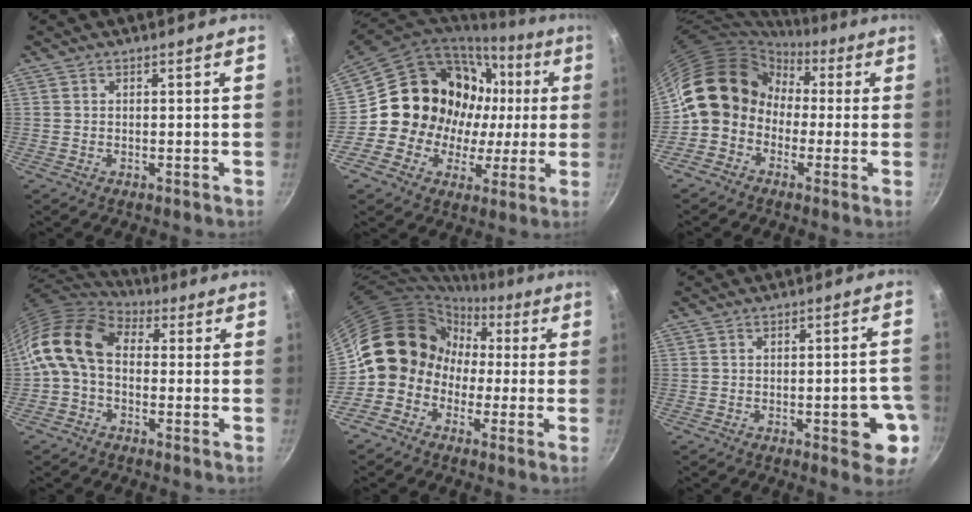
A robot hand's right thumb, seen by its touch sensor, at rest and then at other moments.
{"total": 19.0, "force": [1.1, 17.0, 8.3], "torque": [-0.102, 0.037, 0.023]}
{"total": 13.1, "force": [-0.7, 11.4, 6.3], "torque": [-0.064, 0.041, -0.034]}
{"total": 13.6, "force": [0.7, 9.5, 9.8], "torque": [-0.178, 0.026, -0.009]}
{"total": 12.8, "force": [-1.5, 11.6, 5.1], "torque": [-0.033, 0.045, -0.046]}
{"total": 8.8, "force": [-3.0, 3.3, 7.6], "torque": [-0.065, 0.018, -0.032]}